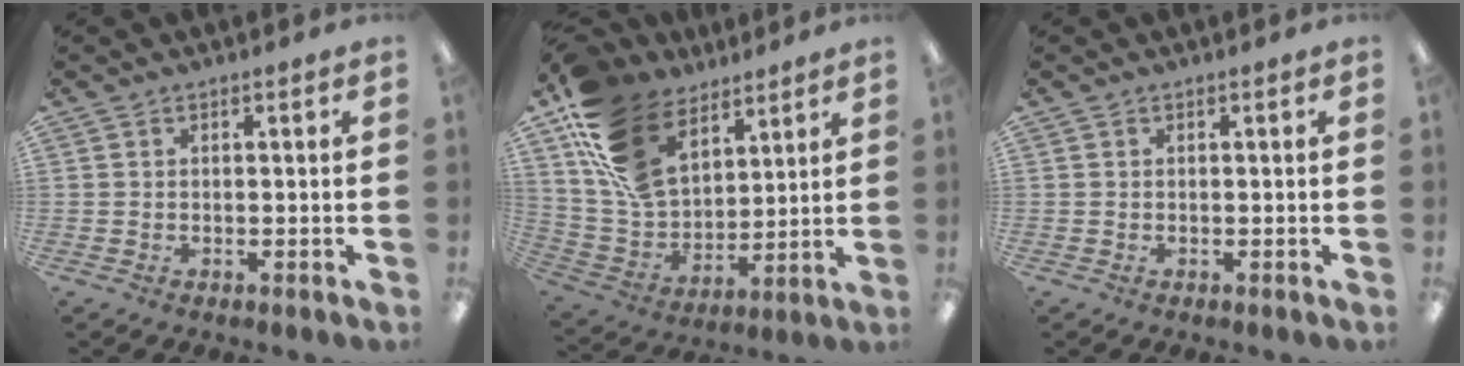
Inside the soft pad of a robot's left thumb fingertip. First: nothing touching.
{"total": 18.9, "force": [11.5, 11.7, 9.3], "torque": [-0.202, -0.051, 0.222]}
{"total": 0.0}